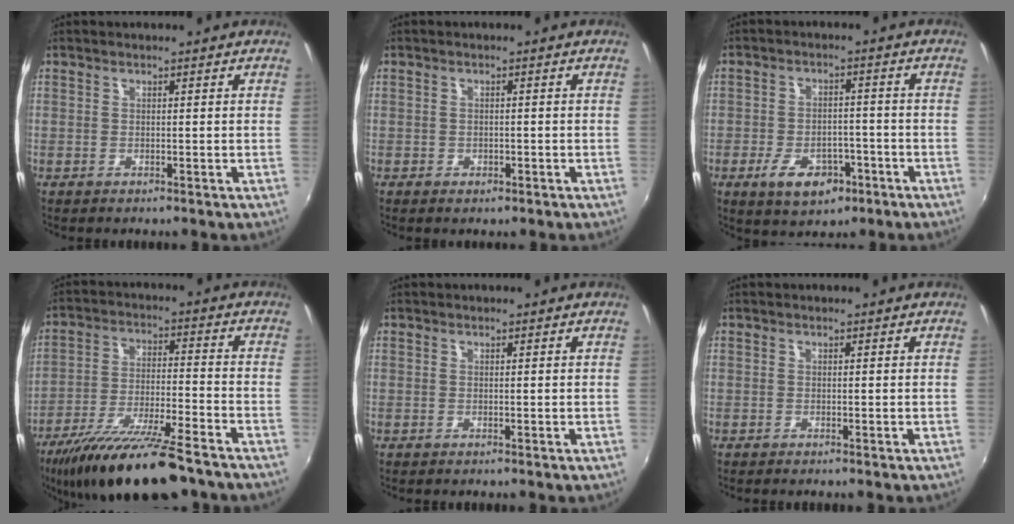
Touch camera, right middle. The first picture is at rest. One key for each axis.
{"total": 1.8, "fx": -0.8, "fy": 1.4, "fz": 0.7, "tx": -0.013, "ty": -0.003, "tz": -0.012}
{"total": 9.1, "fx": -4.8, "fy": 5.5, "fz": 5.5, "tx": -0.120, "ty": 0.000, "tz": -0.068}
{"total": 19.6, "fx": -15.4, "fy": 3.5, "fz": 11.6, "tx": -0.222, "ty": -0.041, "tz": -0.251}
{"total": 0.0}
{"total": 0.0}